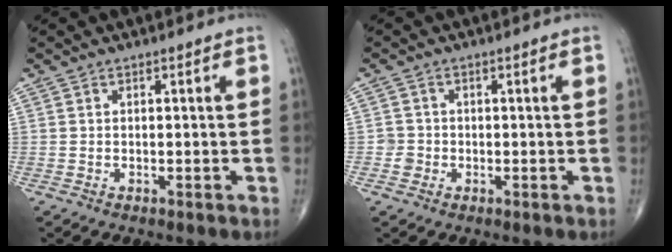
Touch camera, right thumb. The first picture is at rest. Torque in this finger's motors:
{"motor_torque": [0.05, -0.12, 0.08, 0.05, 0.02]}